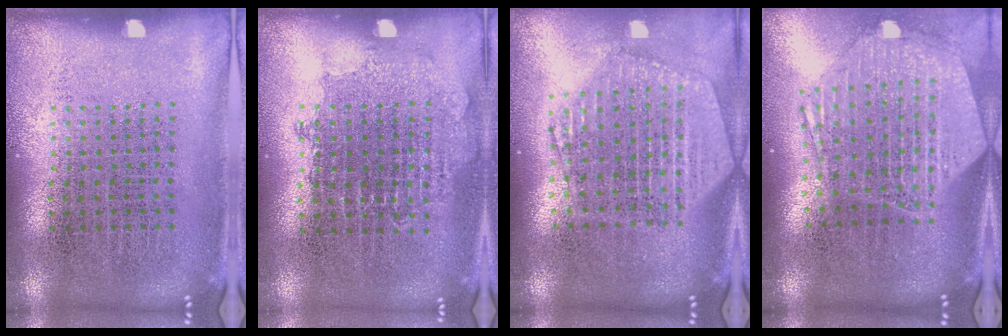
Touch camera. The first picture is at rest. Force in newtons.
{"total": 0.8, "press": 0.8, "slide": 0.3}
{"total": 2.3, "press": 2.0, "slide": 1.1}
{"total": 2.9, "press": 2.3, "slide": 1.7}